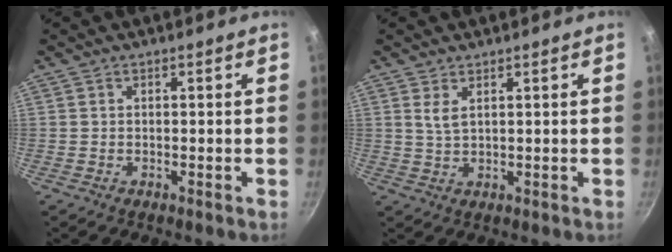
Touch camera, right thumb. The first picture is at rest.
{"total": 2.7, "force": [1.3, 1.1, 2.0], "torque": [-0.041, -0.011, 0.029]}